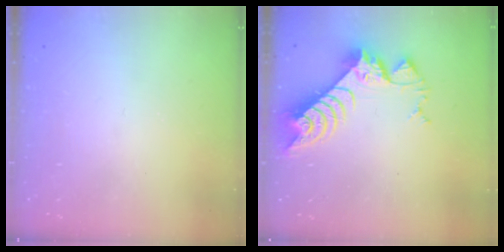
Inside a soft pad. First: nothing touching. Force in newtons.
{"total": 8.5, "press": 8.5, "slide": 0.8}